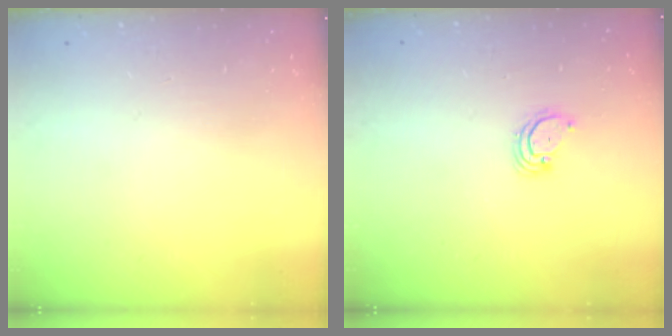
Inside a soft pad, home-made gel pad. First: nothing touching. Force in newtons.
{"total": 2.8, "press": 2.8, "slide": 0.2}